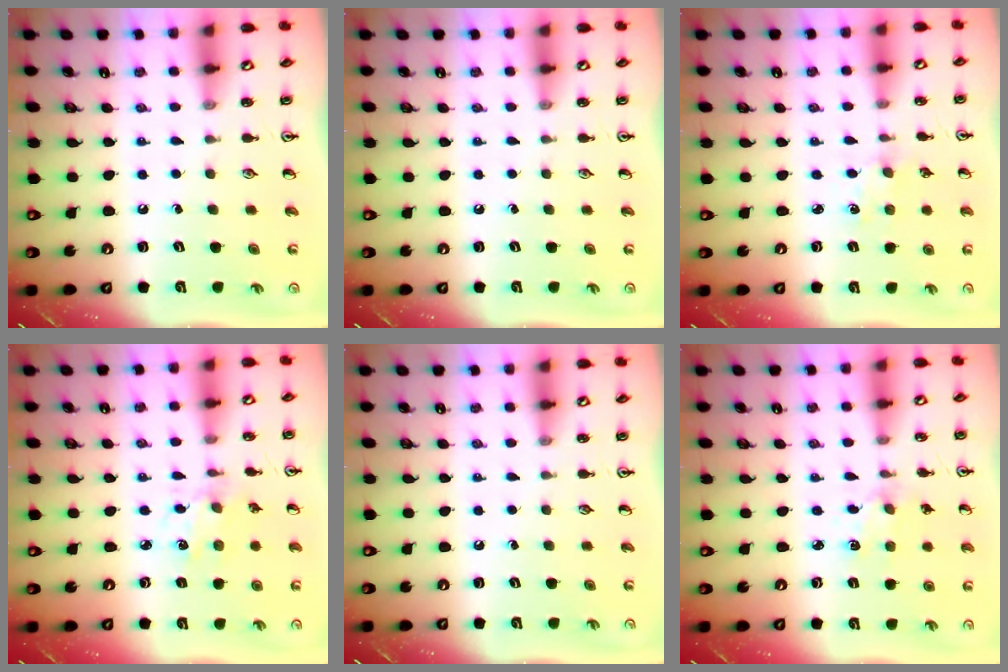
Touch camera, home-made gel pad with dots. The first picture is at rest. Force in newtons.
{"total": 0.0}
{"total": 1.1, "press": 1.1, "slide": 0.2}
{"total": 2.1, "press": 2.0, "slide": 0.6}
{"total": 0.0}
{"total": 2.7, "press": 2.7, "slide": 0.4}